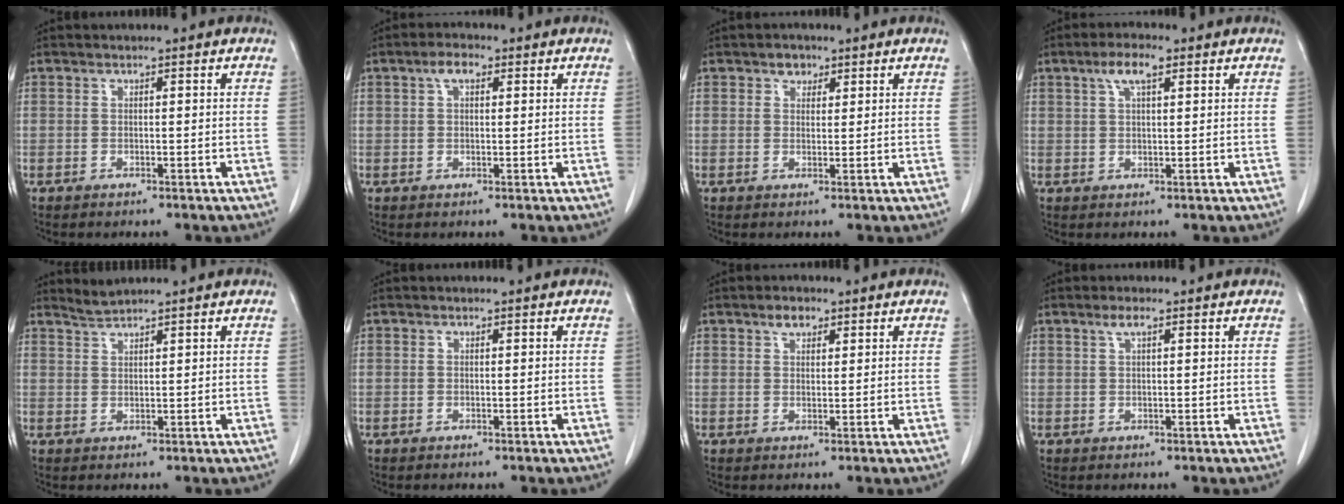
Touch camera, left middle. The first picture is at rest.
{"total": 2.9, "force": [1.3, 1.4, 2.2], "torque": [-0.044, 0.011, 0.022]}
{"total": 2.0, "force": [1.2, 1.4, 0.6], "torque": [-0.009, 0.001, 0.017]}
{"total": 4.3, "force": [2.3, 1.1, 3.4], "torque": [-0.074, 0.009, 0.043]}
{"total": 1.9, "force": [1.8, -0.7, -0.1], "torque": [-0.003, -0.003, 0.041]}
{"total": 0.0}
{"total": 2.4, "force": [1.6, 1.3, 1.3], "torque": [-0.027, 0.004, 0.027]}
{"total": 1.7, "force": [1.0, 0.2, 1.3], "torque": [-0.032, 0.004, 0.020]}